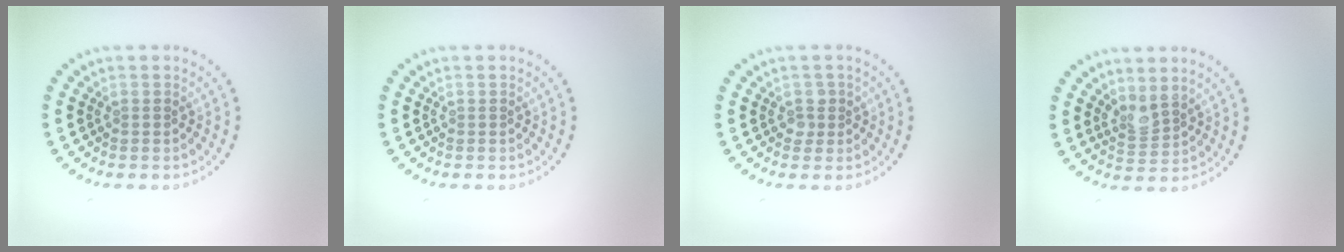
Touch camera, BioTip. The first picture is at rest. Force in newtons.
{"total": 0.0}
{"total": 1.3, "press": 1.1, "slide": 0.6}
{"total": 2.0, "press": 1.6, "slide": 1.2}